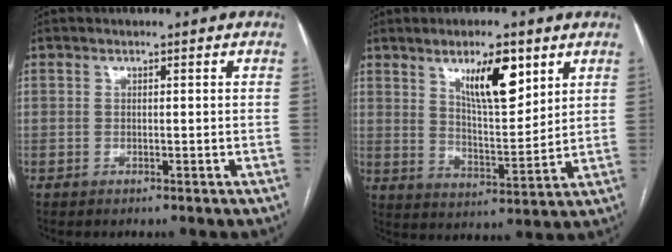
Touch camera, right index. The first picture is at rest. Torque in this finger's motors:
{"motor_torque": [0.31, 0.23, 0.33, 0.10]}